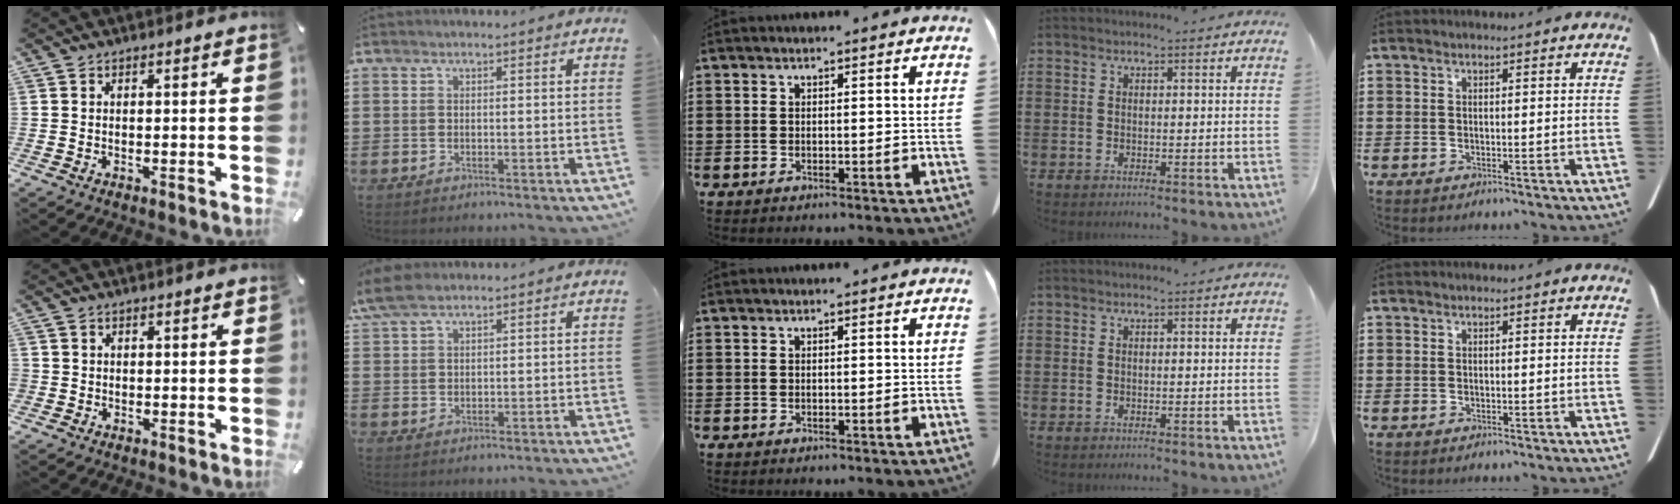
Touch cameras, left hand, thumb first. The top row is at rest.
{"thumb": {"total": 1.4, "force": [-0.4, 1.3, 0.2], "torque": [-0.001, 0.003, -0.011]}, "index": {"total": 4.7, "force": [3.4, 1.8, 2.7], "torque": [-0.068, 0.002, 0.063]}}